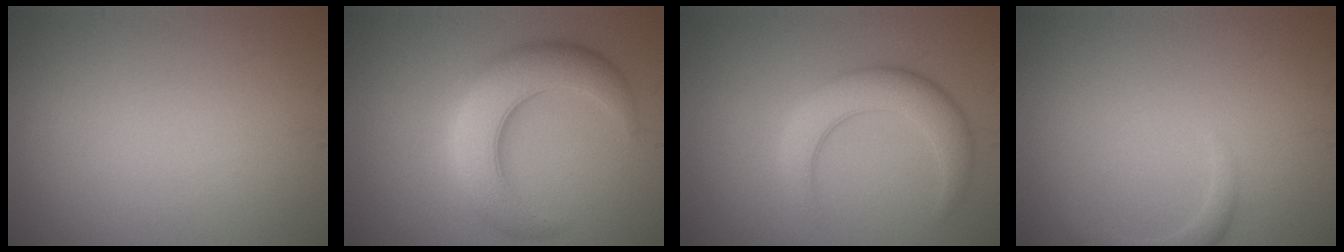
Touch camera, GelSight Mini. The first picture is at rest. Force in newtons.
{"total": 7.6, "press": 7.6, "slide": 0.2}
{"total": 4.4, "press": 4.4, "slide": 0.2}
{"total": 1.4, "press": 1.4, "slide": 0.1}